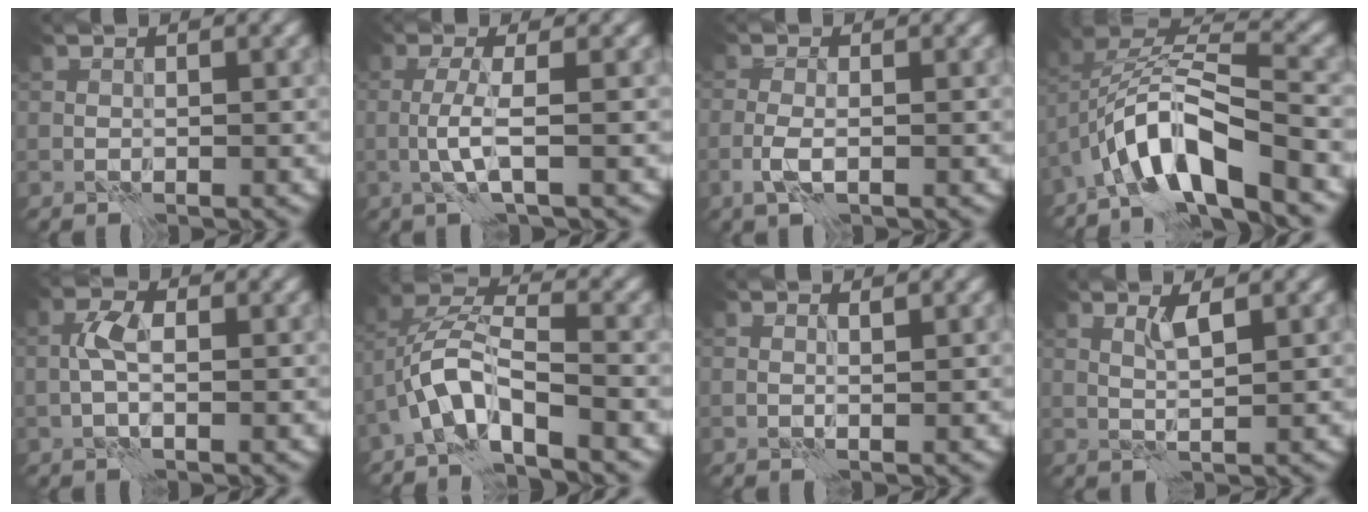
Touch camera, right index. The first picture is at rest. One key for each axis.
{"total": 2.5, "fx": -0.6, "fy": -0.2, "fz": 2.4, "tx": -0.054, "ty": 0.005, "tz": -0.020}
{"total": 1.9, "fx": -0.8, "fy": 0.5, "fz": 1.7, "tx": -0.039, "ty": -0.002, "tz": -0.021}
{"total": 8.1, "fx": -4.3, "fy": 2.4, "fz": 6.5, "tx": -0.108, "ty": 0.018, "tz": -0.088}
{"total": 2.2, "fx": 0.0, "fy": 0.7, "fz": 2.0, "tx": -0.041, "ty": 0.010, "tz": -0.007}
{"total": 5.2, "fx": -2.7, "fy": 1.4, "fz": 4.2, "tx": -0.079, "ty": 0.013, "tz": -0.064}
{"total": 0.8, "fx": 0.6, "fy": -0.5, "fz": 0.2, "tx": -0.001, "ty": 0.002, "tz": 0.009}
{"total": 1.7, "fx": 1.0, "fy": -0.4, "fz": 1.2, "tx": -0.024, "ty": 0.004, "tz": 0.016}